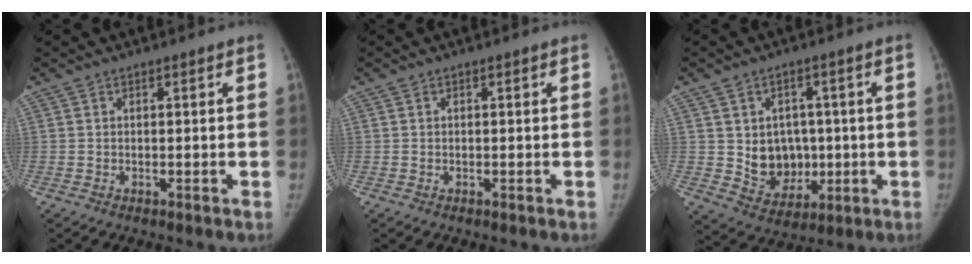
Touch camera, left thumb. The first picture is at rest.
{"total": 0.0}
{"total": 9.6, "force": [0.2, 8.0, 5.3], "torque": [-0.035, -0.006, 0.023]}